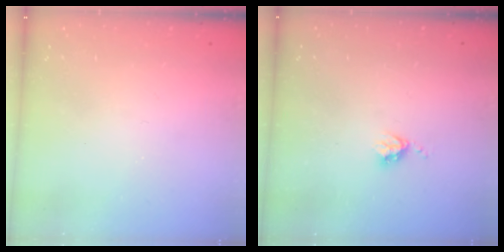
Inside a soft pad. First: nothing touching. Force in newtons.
{"total": 3.5, "press": 3.4, "slide": 0.5}